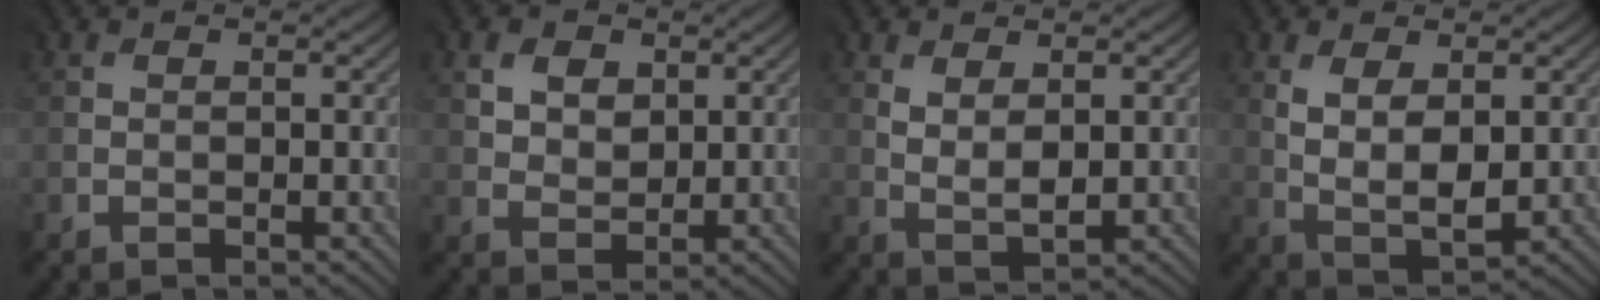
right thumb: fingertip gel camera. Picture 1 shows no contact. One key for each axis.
{"total": 3.7, "fx": 2.0, "fy": 2.6, "fz": 1.7, "tx": -0.034, "ty": -0.001, "tz": 0.039}
{"total": 3.3, "fx": 1.4, "fy": 1.4, "fz": 2.6, "tx": -0.057, "ty": -0.006, "tz": 0.034}
{"total": 5.5, "fx": 1.5, "fy": 2.7, "fz": 4.6, "tx": -0.097, "ty": -0.004, "tz": 0.033}